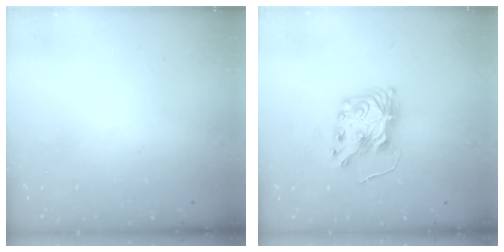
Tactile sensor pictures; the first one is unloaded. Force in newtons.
{"total": 8.5, "press": 8.4, "slide": 0.4}